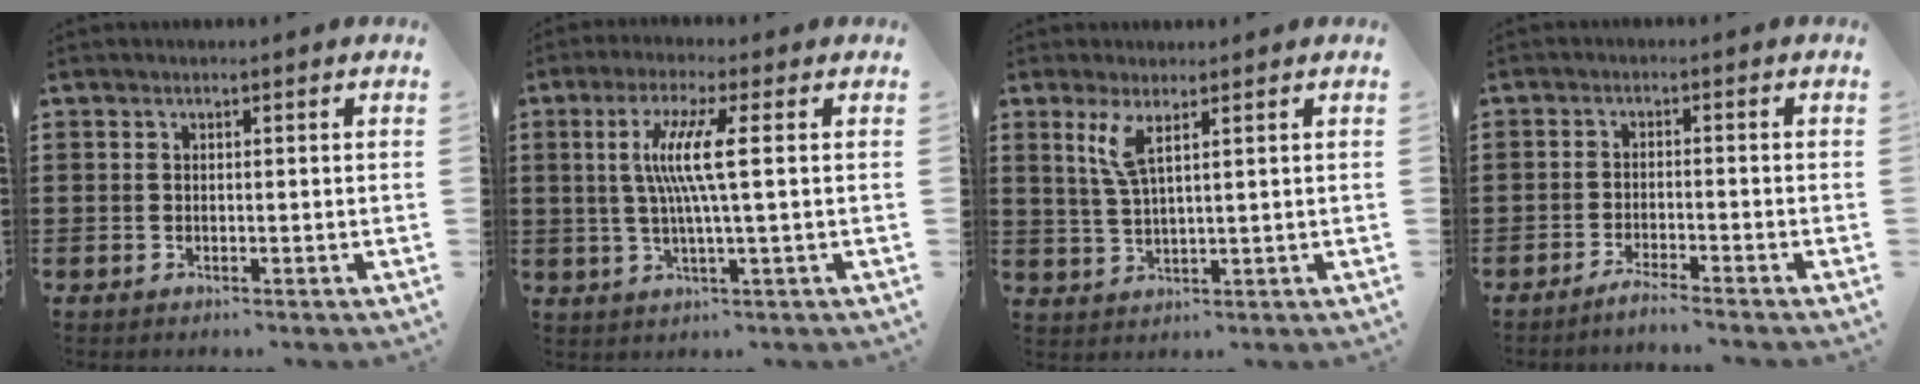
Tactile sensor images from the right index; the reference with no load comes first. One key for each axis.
{"total": 7.4, "fx": 1.0, "fy": -0.1, "fz": 7.3, "tx": -0.147, "ty": -0.006, "tz": 0.008}
{"total": 4.1, "fx": 2.1, "fy": 0.8, "fz": 3.4, "tx": -0.081, "ty": -0.001, "tz": 0.034}
{"total": 2.3, "fx": -2.1, "fy": -0.4, "fz": 0.8, "tx": -0.013, "ty": 0.001, "tz": -0.039}